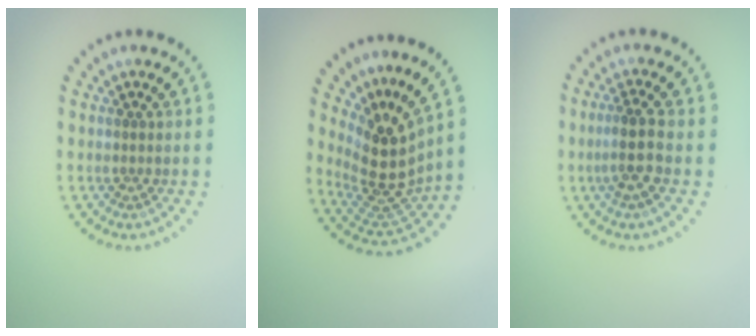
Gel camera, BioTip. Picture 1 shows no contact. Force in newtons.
{"total": 4.7, "press": 3.5, "slide": 3.2}
{"total": 2.7, "press": 2.2, "slide": 1.5}